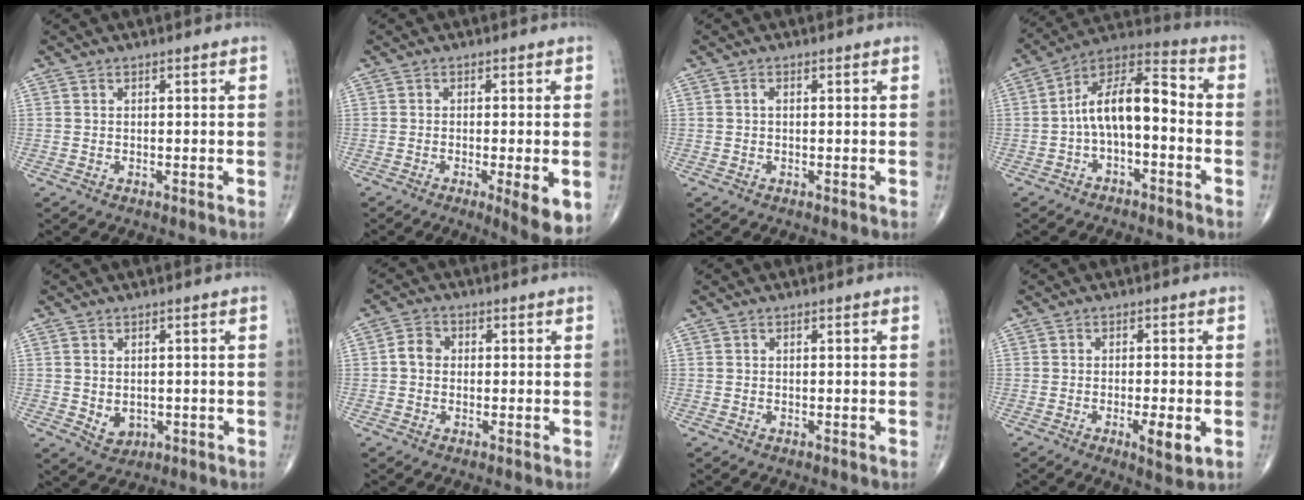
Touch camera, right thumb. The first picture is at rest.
{"total": 7.1, "force": [-2.1, 1.4, 6.6], "torque": [-0.090, -0.016, -0.030]}
{"total": 0.5, "force": [0.0, 0.3, 0.5], "torque": [-0.007, 0.001, -0.003]}
{"total": 12.1, "force": [-1.9, 5.7, 10.5], "torque": [-0.173, 0.058, -0.044]}
{"total": 3.4, "force": [-0.2, 2.7, 2.0], "torque": [-0.022, -0.004, 0.010]}
{"total": 3.3, "force": [-0.1, 2.8, 1.8], "torque": [-0.024, 0.010, -0.009]}
{"total": 0.0}
{"total": 5.3, "force": [-1.6, 1.4, 4.9], "torque": [-0.076, -0.009, -0.025]}